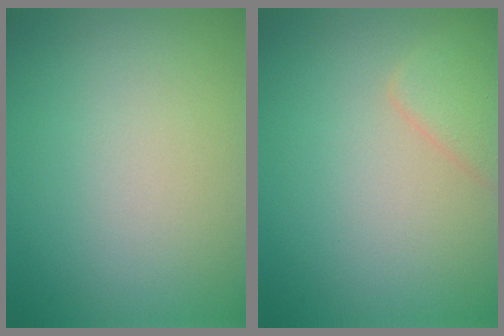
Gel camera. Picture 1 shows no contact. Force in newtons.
{"total": 1.9, "press": 1.9, "slide": 0.2}